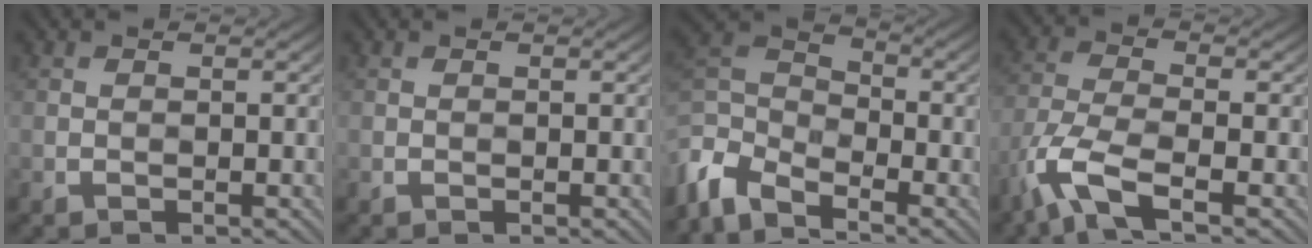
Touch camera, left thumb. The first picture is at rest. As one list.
[{"total": 0.0}, {"total": 7.7, "force": [-5.2, 3.7, 4.4], "torque": [-0.107, 0.000, -0.119]}, {"total": 7.0, "force": [-3.3, 2.1, 5.7], "torque": [-0.127, -0.001, -0.087]}]